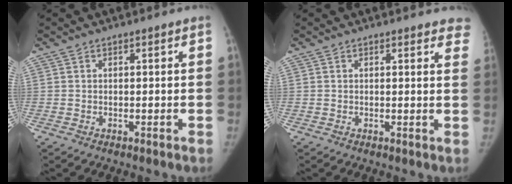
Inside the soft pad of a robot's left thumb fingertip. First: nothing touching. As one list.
[{"total": 5.1, "force": [4.5, 1.6, 1.7], "torque": [0.011, -0.017, 0.031]}]